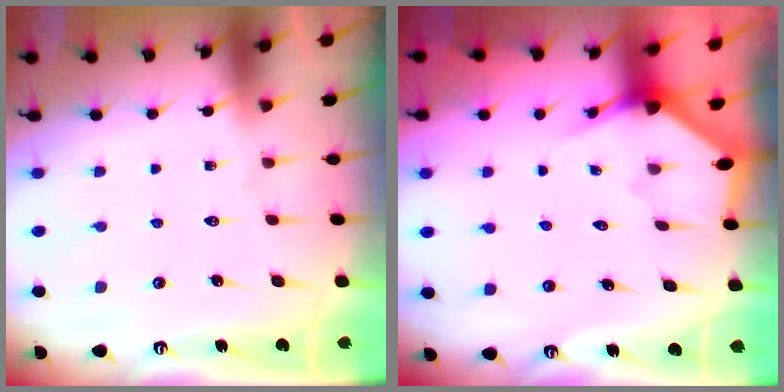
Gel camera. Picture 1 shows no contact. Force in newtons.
{"total": 2.9, "press": 2.9, "slide": 0.2}